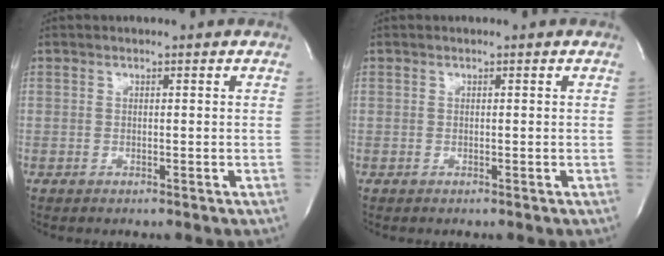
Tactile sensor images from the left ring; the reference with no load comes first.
{"total": 0.0}